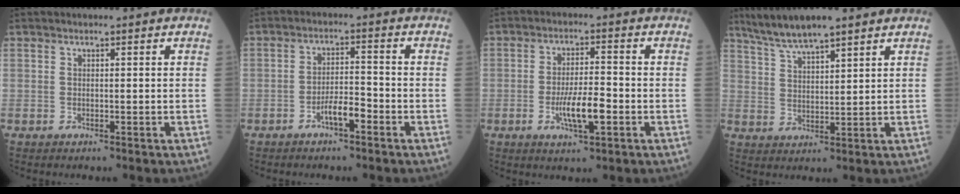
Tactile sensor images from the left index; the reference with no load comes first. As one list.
[{"total": 4.0, "force": [-2.4, 0.9, 3.1], "torque": [-0.057, 0.004, -0.046]}, {"total": 6.4, "force": [-2.1, 1.3, 5.9], "torque": [-0.115, -0.005, -0.037]}, {"total": 8.0, "force": [6.7, 0.8, 4.4], "torque": [-0.090, 0.021, 0.126]}]